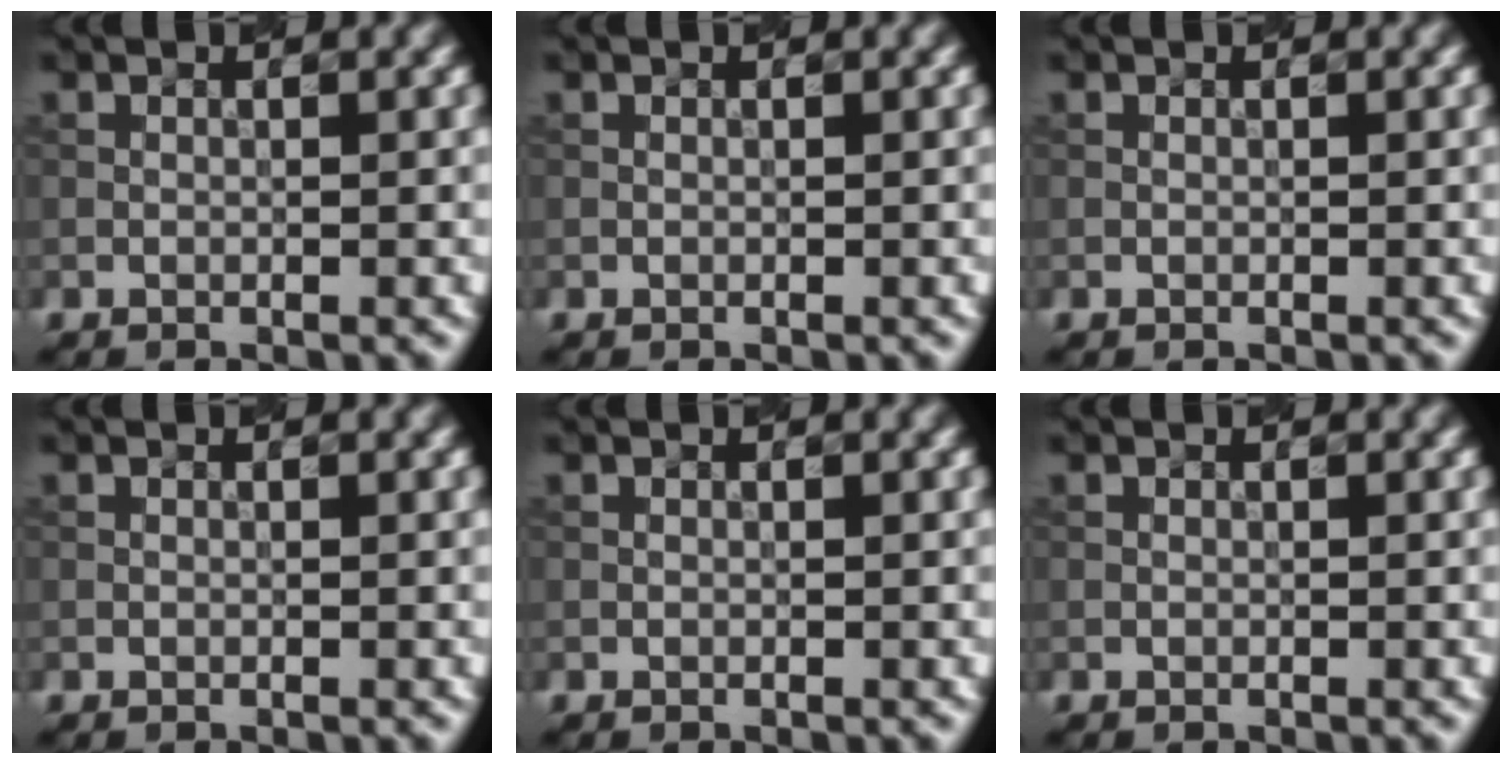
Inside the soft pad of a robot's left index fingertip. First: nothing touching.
{"total": 0.0}
{"total": 0.0}
{"total": 0.0}
{"total": 0.0}
{"total": 0.0}